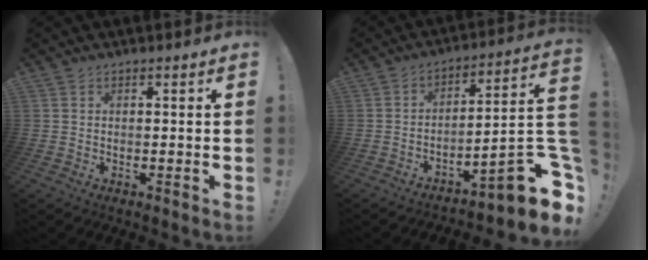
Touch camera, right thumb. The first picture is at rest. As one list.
[{"total": 13.7, "force": [-8.1, 2.9, 10.7], "torque": [-0.099, 0.026, -0.133]}]